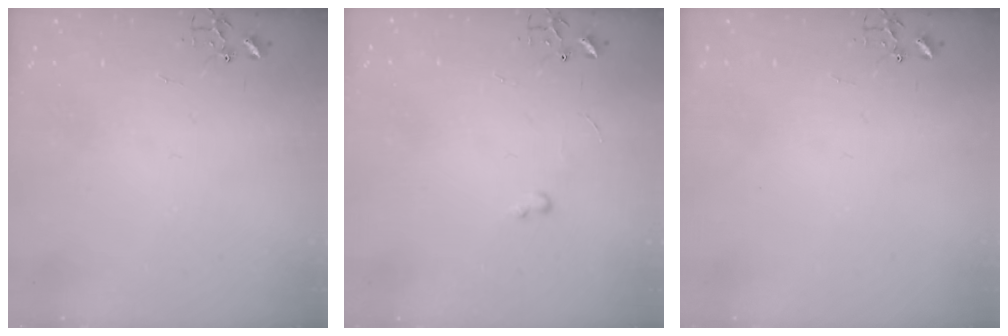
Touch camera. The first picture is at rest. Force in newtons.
{"total": 2.6, "press": 2.6, "slide": 0.4}
{"total": 0.0}